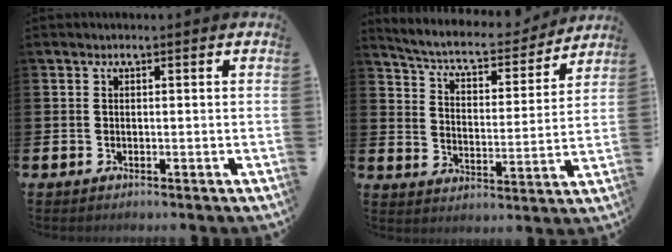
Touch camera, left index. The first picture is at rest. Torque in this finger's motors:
{"motor_torque": [0.97, -1.17, 0.16, 0.08]}